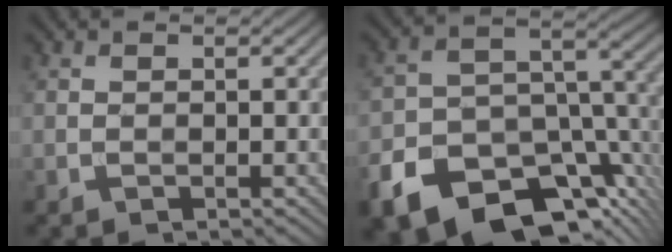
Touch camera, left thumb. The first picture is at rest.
{"total": 17.1, "force": [-11.1, 9.8, 8.7], "torque": [-0.174, -0.042, -0.156]}